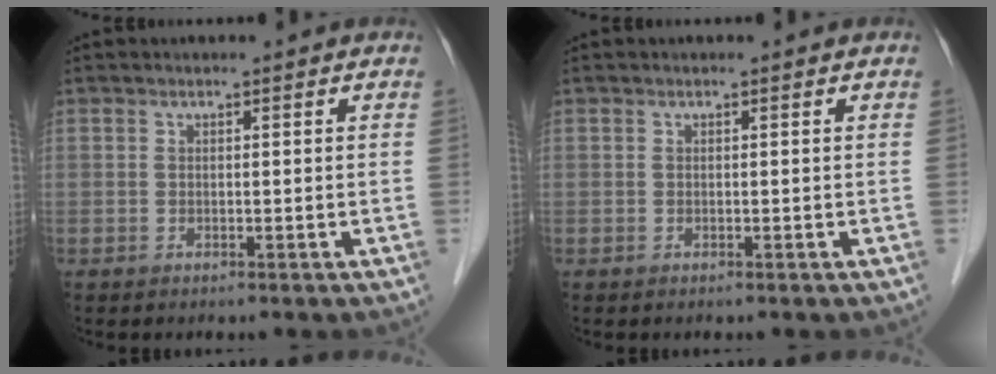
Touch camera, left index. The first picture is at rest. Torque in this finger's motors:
{"motor_torque": [0.04, -0.04, 0.04, 0.01]}